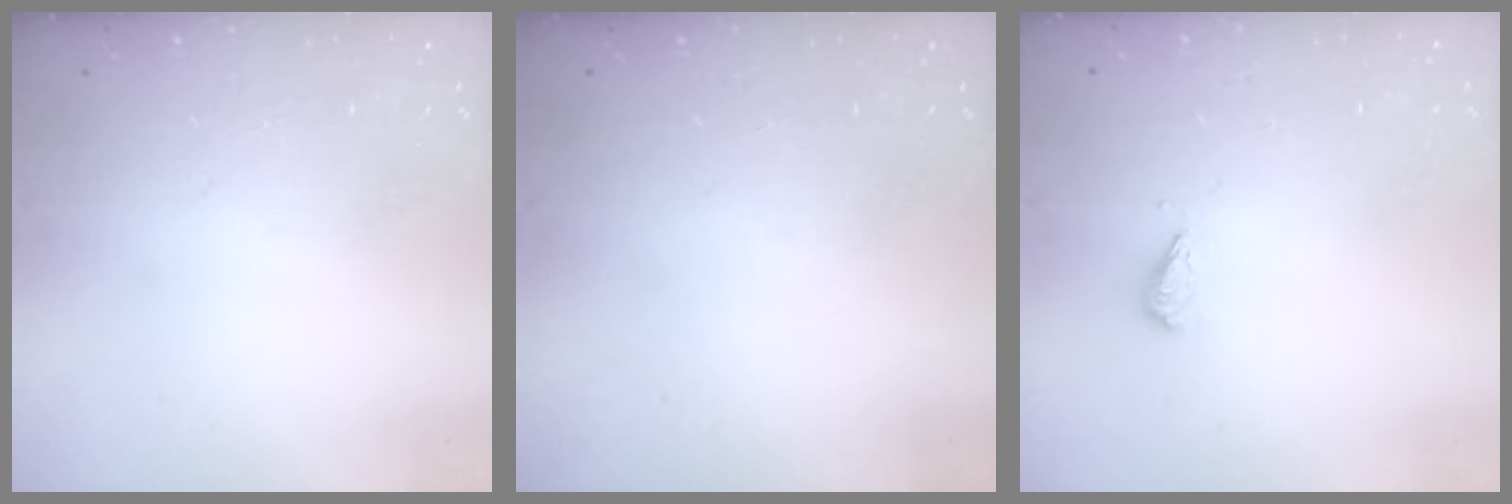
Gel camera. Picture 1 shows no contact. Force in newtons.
{"total": 0.0}
{"total": 3.6, "press": 3.6, "slide": 0.5}